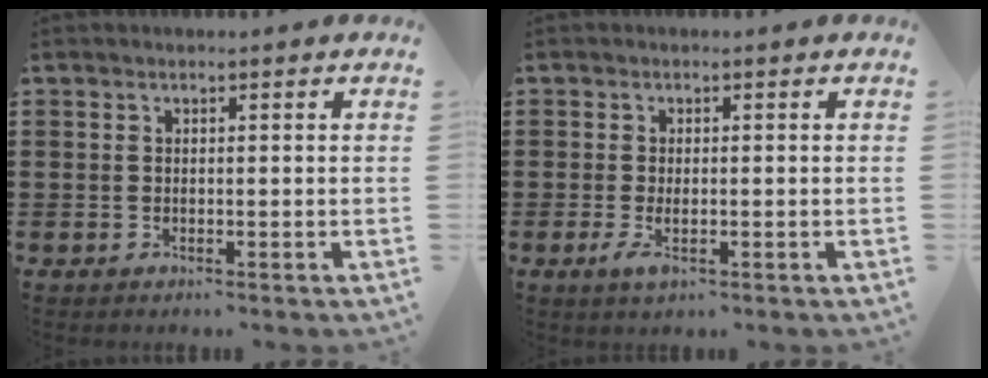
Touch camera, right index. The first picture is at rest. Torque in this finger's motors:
{"motor_torque": [0.94, 1.20, 0.32, 0.08]}